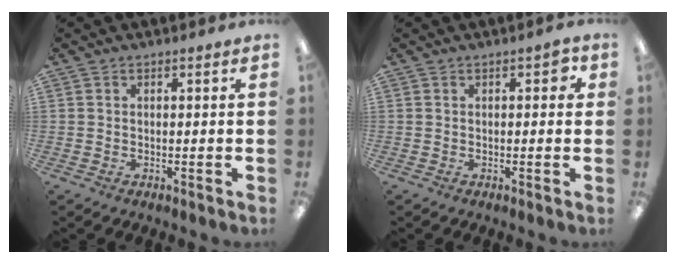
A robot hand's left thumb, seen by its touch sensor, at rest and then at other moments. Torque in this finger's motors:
{"motor_torque": [0.31, 0.18, -0.18, 0.06, 0.01]}